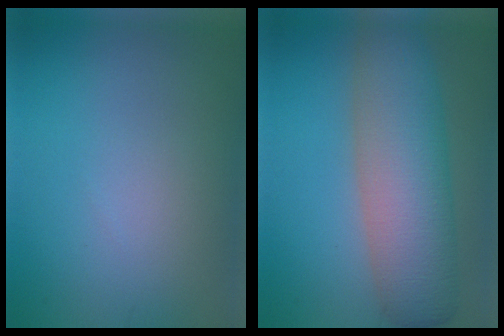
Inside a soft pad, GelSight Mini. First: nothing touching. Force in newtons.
{"total": 8.9, "press": 8.9, "slide": 0.4}